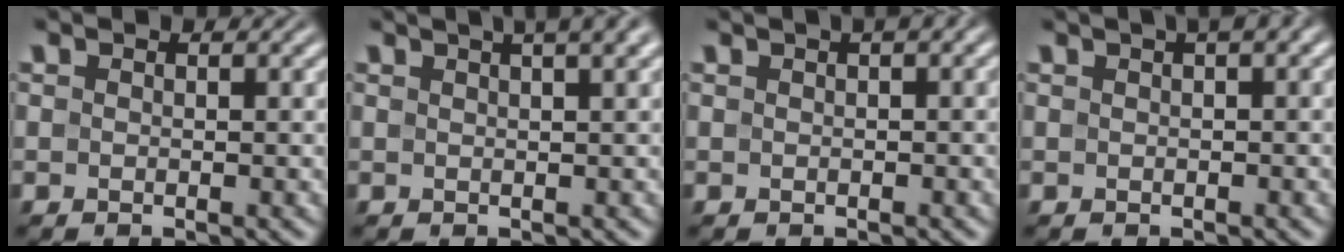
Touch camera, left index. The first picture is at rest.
{"total": 6.0, "force": [3.6, 2.1, 4.3], "torque": [-0.029, 0.039, 0.019]}
{"total": 2.2, "force": [0.8, 0.6, 1.9], "torque": [-0.019, 0.013, 0.006]}
{"total": 2.6, "force": [1.1, 0.6, 2.3], "torque": [-0.023, 0.014, 0.011]}